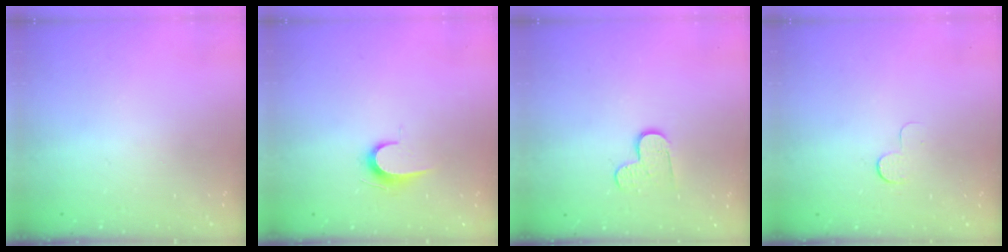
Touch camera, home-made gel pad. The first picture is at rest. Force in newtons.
{"total": 6.1, "press": 6.0, "slide": 0.6}
{"total": 7.9, "press": 7.9, "slide": 0.5}
{"total": 3.9, "press": 3.9, "slide": 0.4}